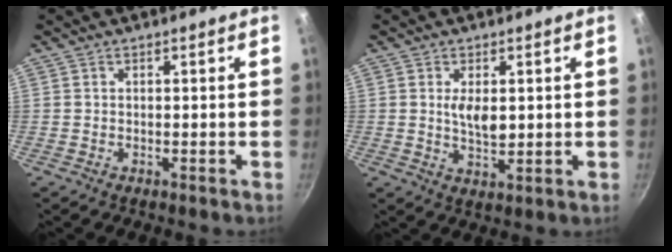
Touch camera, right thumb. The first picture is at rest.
{"total": 5.2, "force": [0.9, 2.6, 4.4], "torque": [-0.074, -0.012, 0.019]}